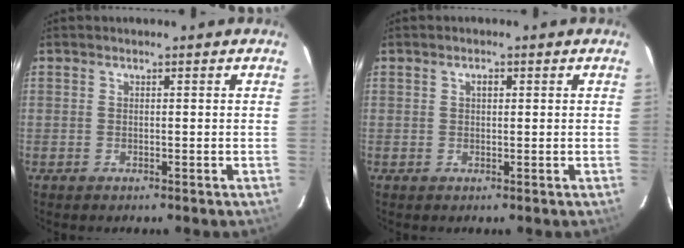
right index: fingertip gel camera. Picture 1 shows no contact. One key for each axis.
{"total": 1.2, "fx": 0.4, "fy": 0.7, "fz": 0.9, "tx": -0.013, "ty": 0.006, "tz": 0.006}